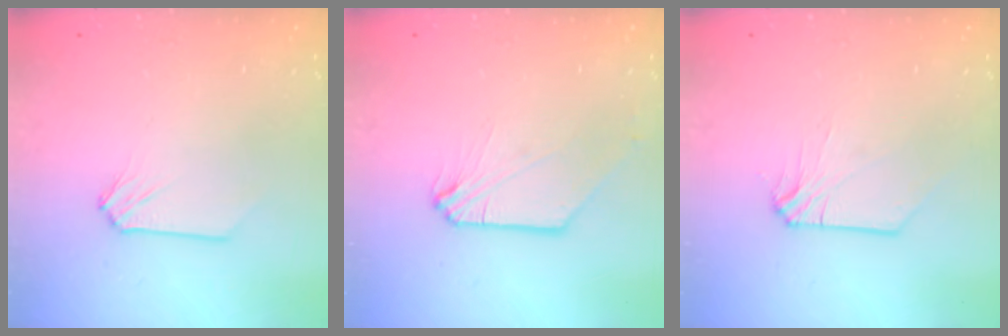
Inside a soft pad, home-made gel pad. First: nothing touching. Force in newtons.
{"total": 0.8, "press": 0.8, "slide": 0.2}
{"total": 0.0}